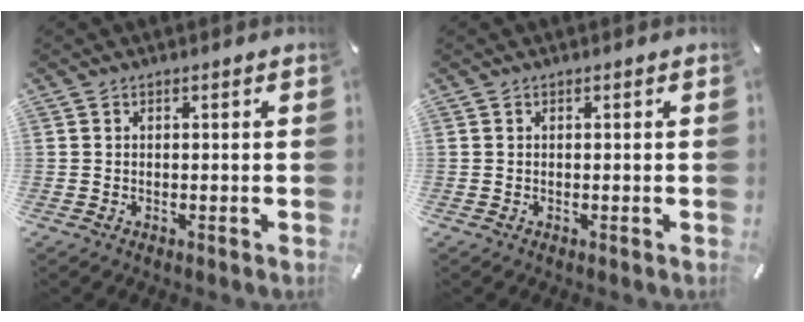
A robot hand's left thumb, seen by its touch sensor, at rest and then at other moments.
{"total": 0.0}